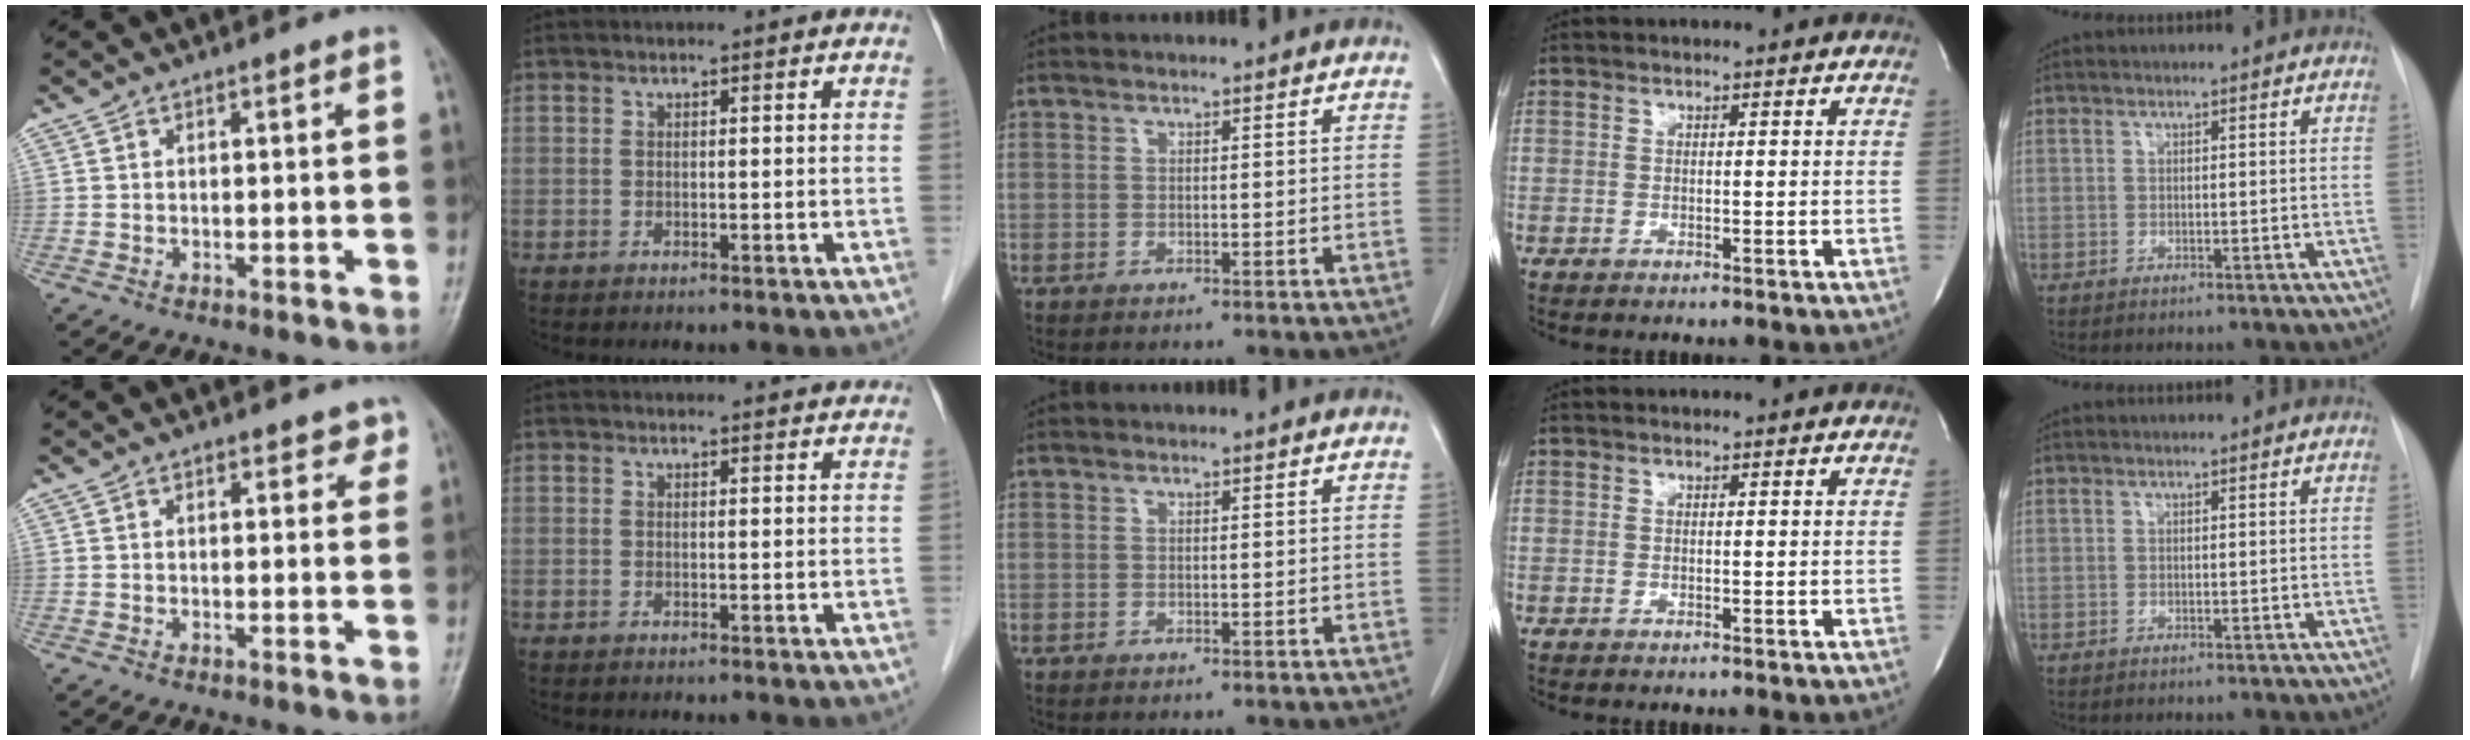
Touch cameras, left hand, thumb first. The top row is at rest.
{"thumb": {"total": 2.7, "force": [2.0, 1.4, 1.1], "torque": [0.013, -0.007, 0.019]}, "index": {"total": 4.3, "force": [4.2, 0.8, 0.5], "torque": [-0.007, 0.005, 0.037]}}